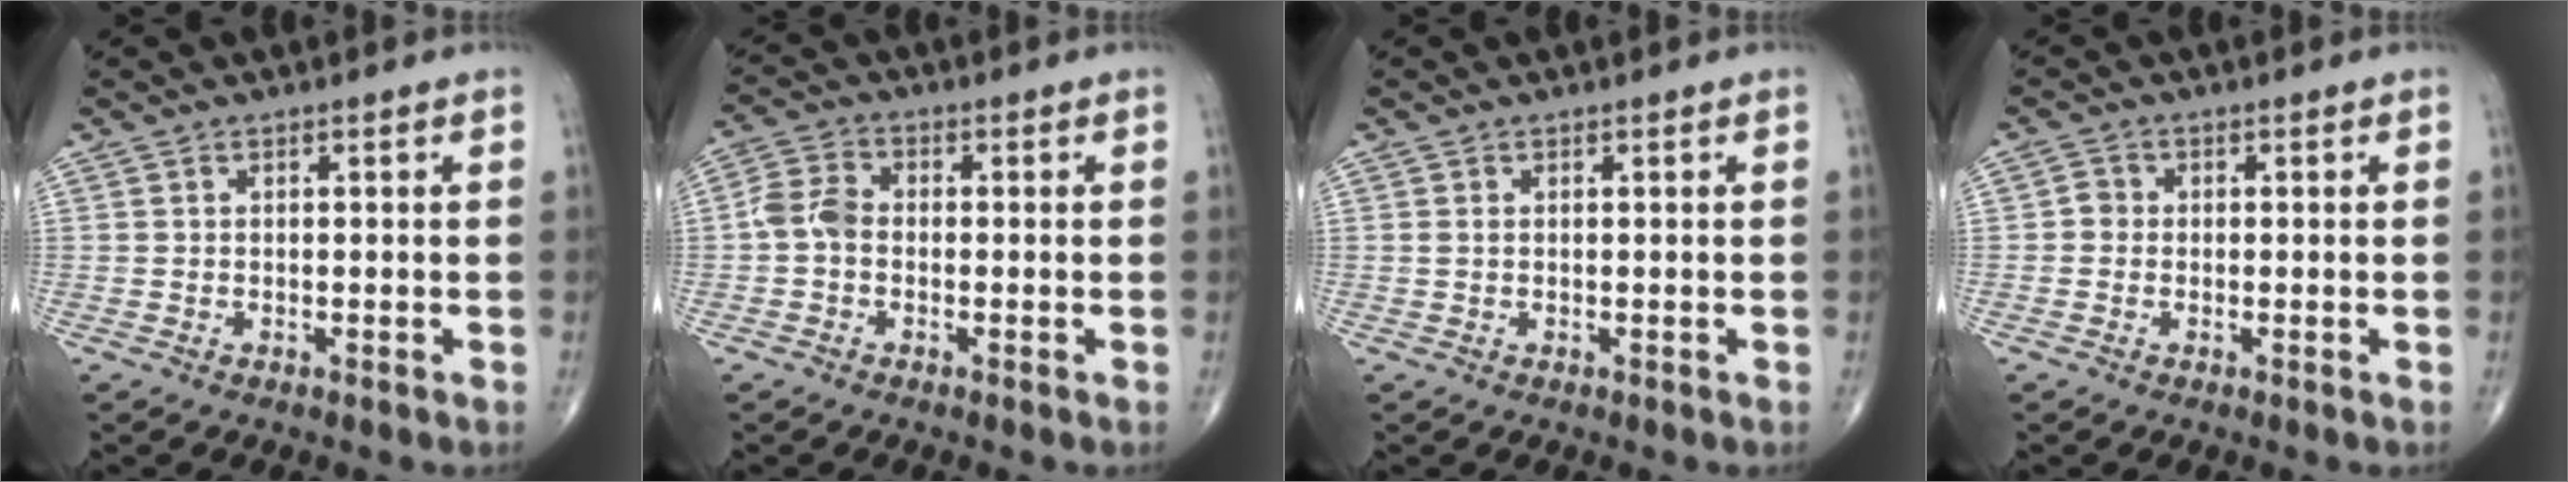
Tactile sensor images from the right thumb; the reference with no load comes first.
{"total": 5.0, "force": [-0.7, 3.4, 3.6], "torque": [-0.070, 0.014, -0.025]}
{"total": 0.5, "force": [0.1, 0.2, 0.4], "torque": [-0.012, 0.004, 0.004]}
{"total": 1.7, "force": [-0.2, 1.5, 0.7], "torque": [0.000, 0.006, -0.009]}